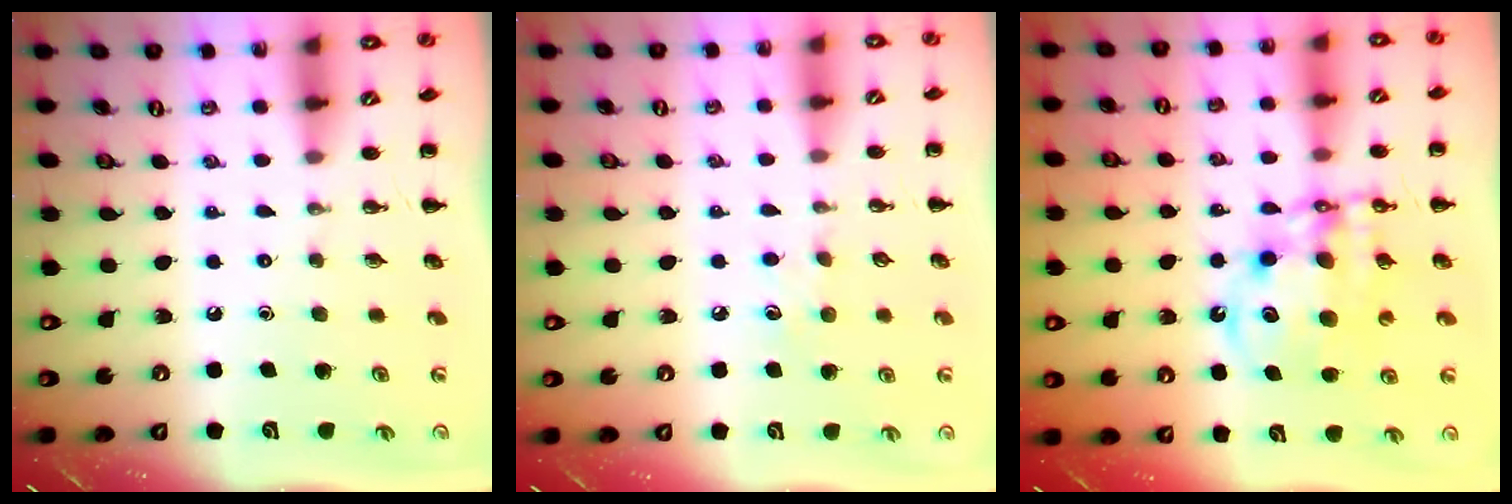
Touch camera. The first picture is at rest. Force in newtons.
{"total": 4.9, "press": 4.8, "slide": 1.3}
{"total": 13.3, "press": 12.7, "slide": 3.9}